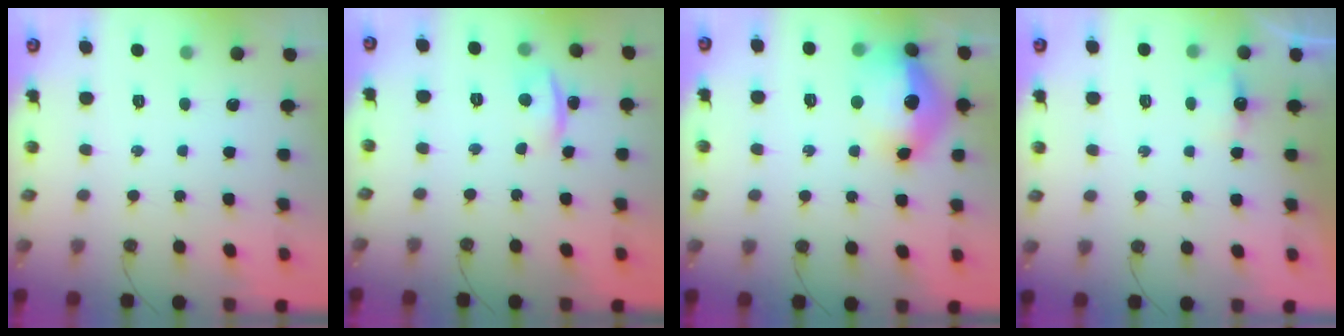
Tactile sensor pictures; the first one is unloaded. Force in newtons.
{"total": 2.0, "press": 1.5, "slide": 1.3}
{"total": 17.5, "press": 17.4, "slide": 1.6}
{"total": 4.6, "press": 4.5, "slide": 0.6}